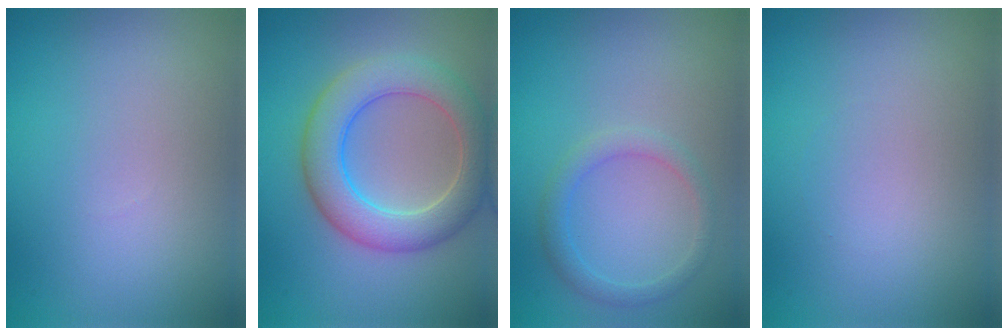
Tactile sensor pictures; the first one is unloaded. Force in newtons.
{"total": 6.4, "press": 6.4, "slide": 0.3}
{"total": 1.9, "press": 1.9, "slide": 0.1}
{"total": 0.0}